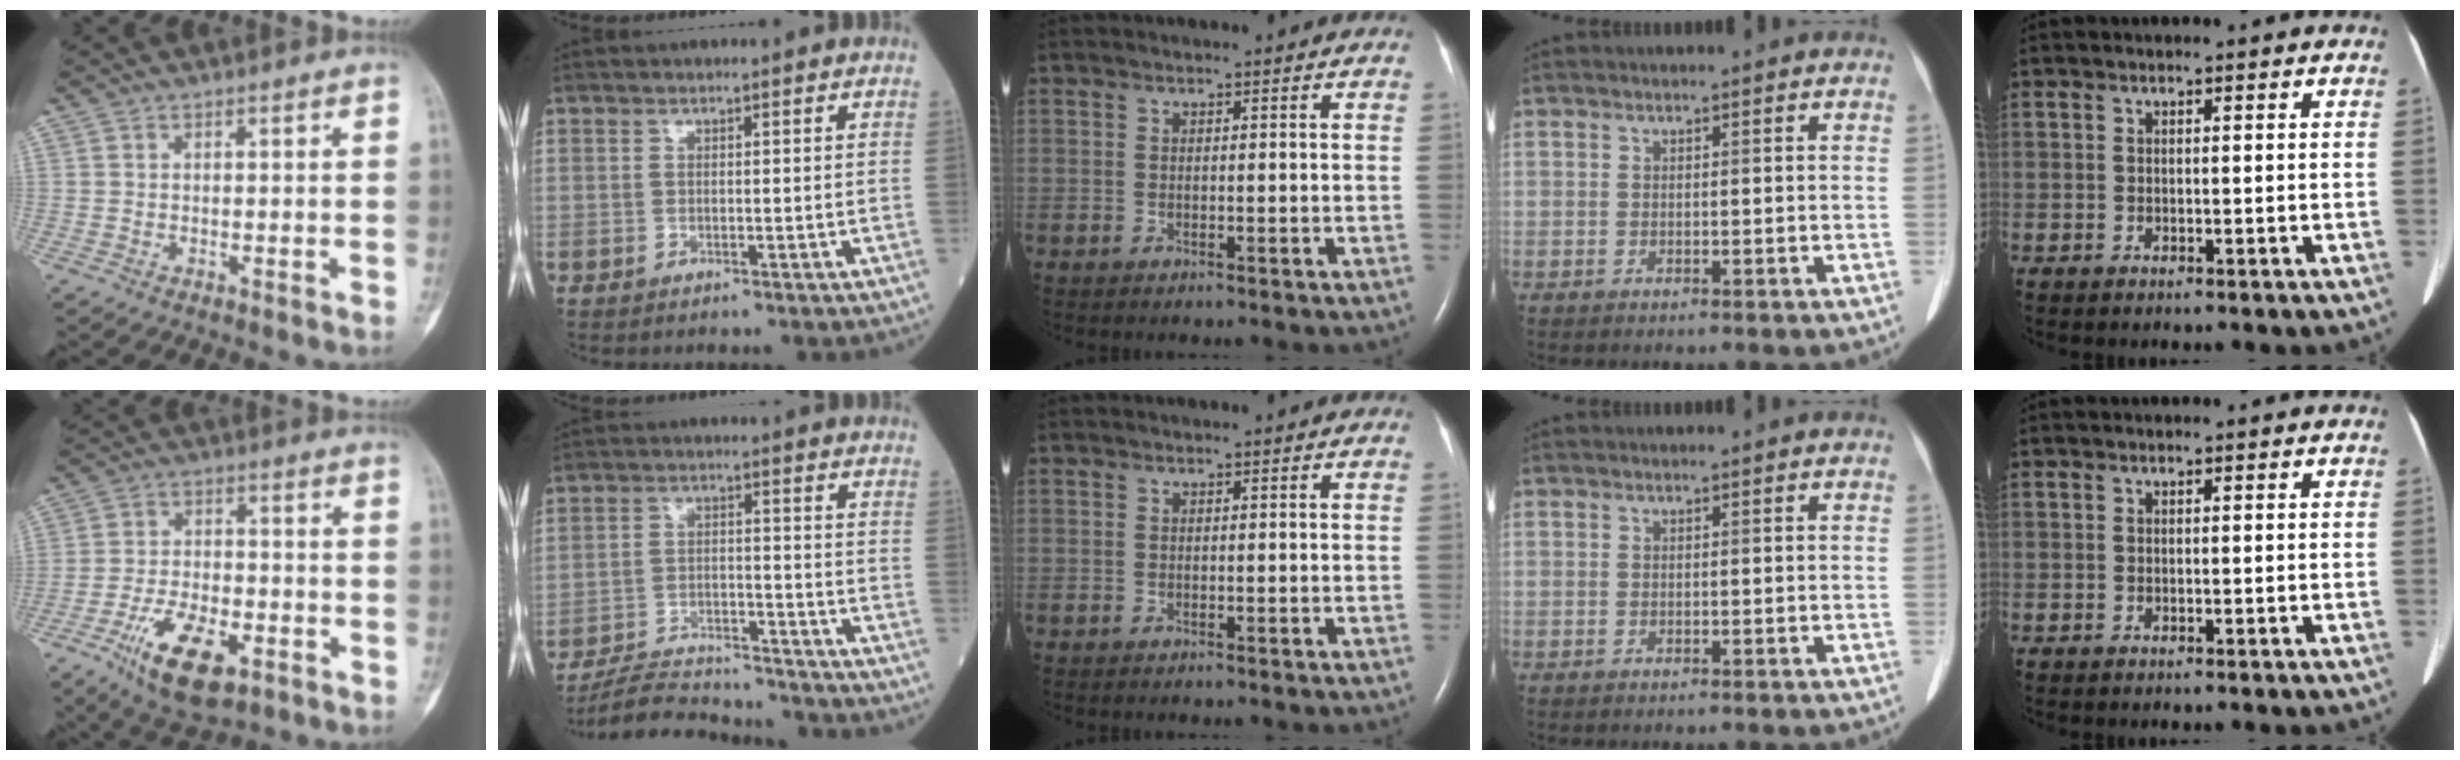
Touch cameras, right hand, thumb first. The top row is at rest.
{"thumb": {"total": 13.6, "force": [-6.7, 6.3, 10.1], "torque": [-0.169, 0.017, -0.111]}, "index": {"total": 12.2, "force": [-11.9, 1.3, 2.4], "torque": [-0.032, 0.007, -0.191]}}